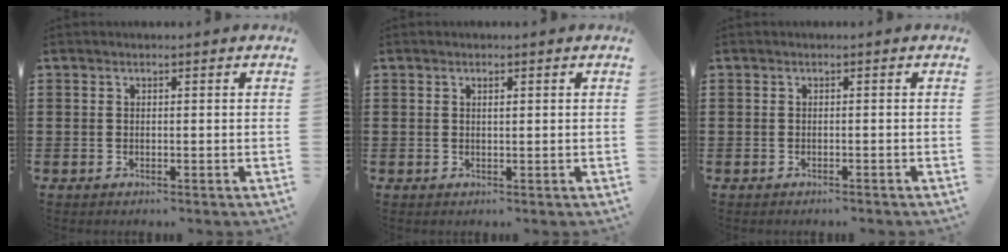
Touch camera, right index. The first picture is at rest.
{"total": 0.8, "force": [0.3, 0.2, 0.8], "torque": [-0.016, 0.002, 0.005]}
{"total": 0.6, "force": [-0.6, 0.0, 0.1], "torque": [-0.004, -0.001, -0.012]}